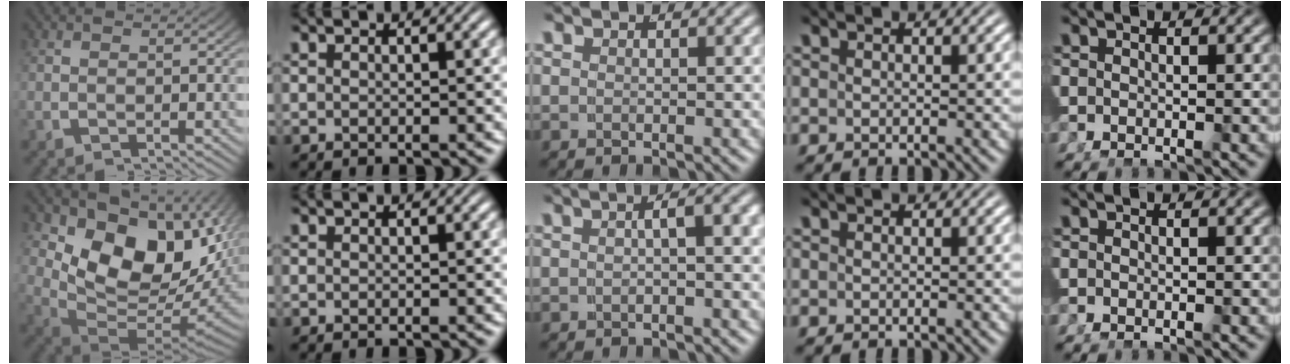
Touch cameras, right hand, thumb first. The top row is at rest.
{"thumb": {"total": 16.1, "force": [0.0, 10.7, 12.1], "torque": [-0.217, -0.062, 0.025]}, "middle": {"total": 2.6, "force": [0.0, 0.5, 2.5], "torque": [-0.024, 0.009, 0.000]}}